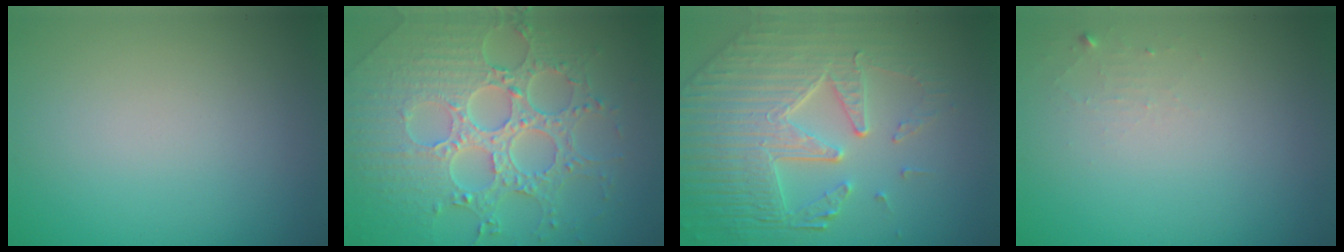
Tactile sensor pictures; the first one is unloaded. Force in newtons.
{"total": 8.1, "press": 5.9, "slide": 5.5}
{"total": 8.4, "press": 5.8, "slide": 6.1}
{"total": 1.0, "press": 1.0, "slide": 0.1}